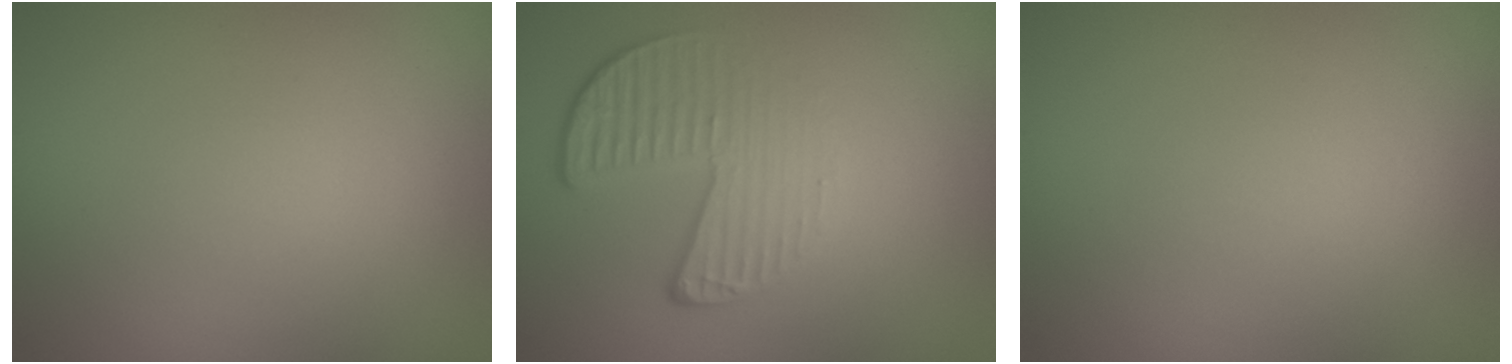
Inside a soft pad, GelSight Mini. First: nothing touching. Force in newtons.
{"total": 4.4, "press": 2.8, "slide": 3.3}
{"total": 0.0}